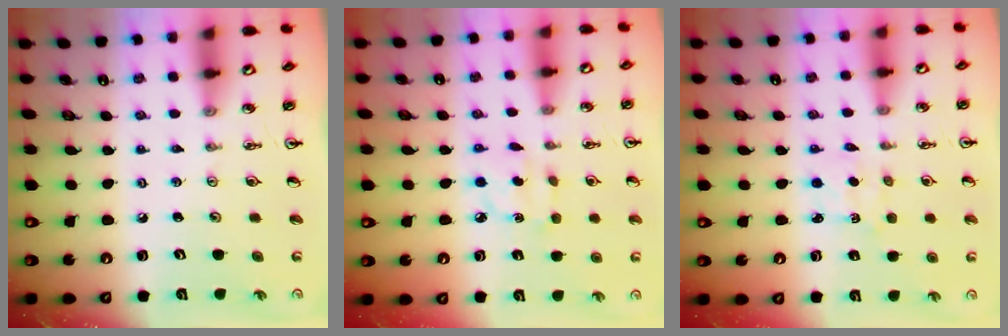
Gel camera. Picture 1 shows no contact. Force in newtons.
{"total": 2.9, "press": 2.8, "slide": 0.5}
{"total": 2.5, "press": 2.5, "slide": 0.3}